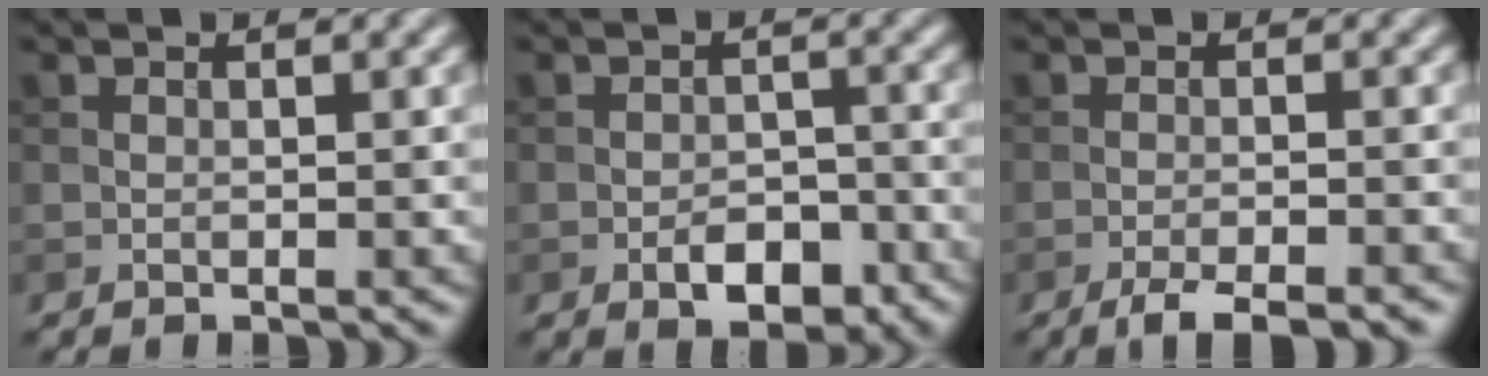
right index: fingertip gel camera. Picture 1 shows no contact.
{"total": 4.0, "force": [-2.1, 2.1, 2.6], "torque": [-0.034, 0.000, -0.032]}
{"total": 3.5, "force": [-2.7, 0.6, 2.2], "torque": [-0.038, -0.001, -0.049]}